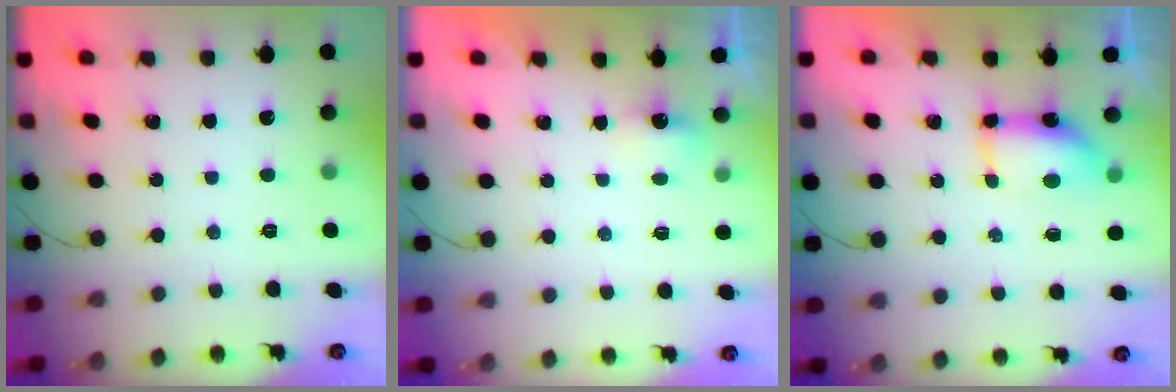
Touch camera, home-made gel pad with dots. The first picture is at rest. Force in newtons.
{"total": 2.7, "press": 2.6, "slide": 0.6}
{"total": 7.3, "press": 7.3, "slide": 0.7}